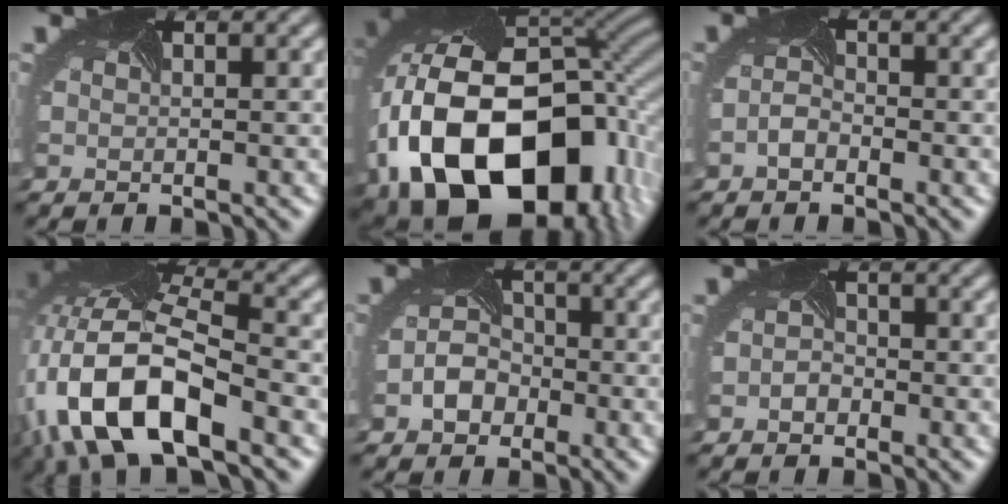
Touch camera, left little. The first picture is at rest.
{"total": 19.6, "force": [-5.1, 13.7, 13.1], "torque": [-0.277, -0.046, -0.050]}
{"total": 1.3, "force": [-1.2, 0.1, 0.2], "torque": [-0.019, -0.003, -0.020]}
{"total": 13.7, "force": [-5.6, 6.1, 10.9], "torque": [-0.243, -0.013, -0.102]}
{"total": 2.5, "force": [-1.6, 1.8, 0.8], "torque": [-0.025, -0.005, -0.024]}
{"total": 0.9, "force": [-0.9, 0.3, -0.1], "torque": [-0.013, -0.006, -0.011]}